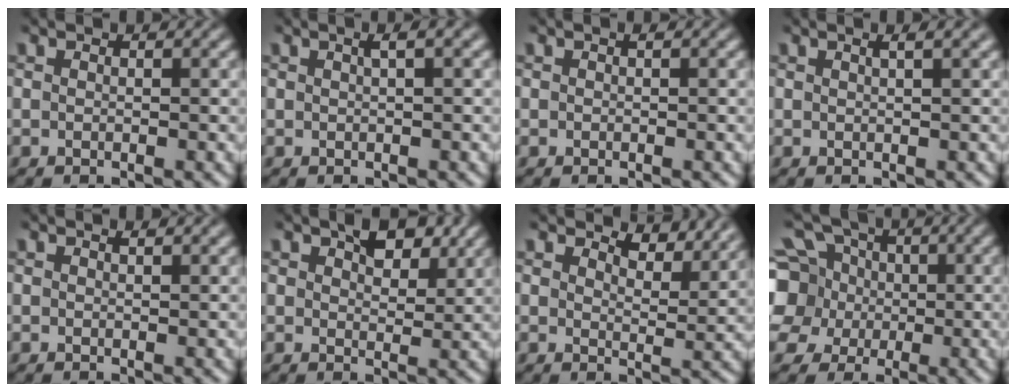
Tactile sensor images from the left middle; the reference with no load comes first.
{"total": 1.8, "force": [0.8, 0.3, 1.6], "torque": [-0.022, 0.007, 0.010]}
{"total": 0.0}
{"total": 1.9, "force": [1.0, 0.4, 1.5], "torque": [-0.017, 0.003, 0.006]}
{"total": 0.7, "force": [0.6, -0.1, 0.4], "torque": [-0.008, 0.001, 0.011]}
{"total": 4.1, "force": [2.4, 2.1, 2.6], "torque": [-0.041, -0.001, 0.036]}
{"total": 4.5, "force": [4.1, 1.1, 1.6], "torque": [-0.037, -0.004, 0.054]}
{"total": 8.8, "force": [1.0, 7.7, 4.2], "torque": [-0.095, 0.024, -0.021]}